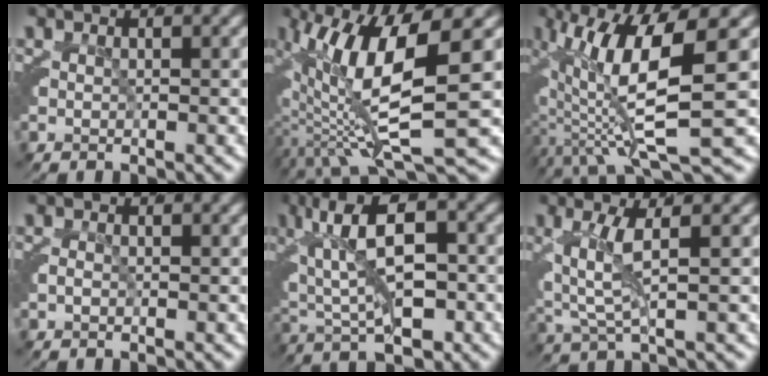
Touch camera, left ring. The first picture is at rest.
{"total": 11.7, "force": [-0.1, 5.4, 10.4], "torque": [-0.178, -0.009, -0.002]}
{"total": 10.2, "force": [-0.9, 4.5, 9.2], "torque": [-0.159, -0.017, -0.009]}
{"total": 1.1, "force": [-0.7, 0.9, 0.3], "torque": [-0.011, -0.004, -0.012]}
{"total": 8.7, "force": [1.0, 4.5, 7.3], "torque": [-0.135, -0.002, 0.017]}
{"total": 2.6, "force": [0.4, 0.5, 2.5], "torque": [-0.055, -0.002, 0.009]}